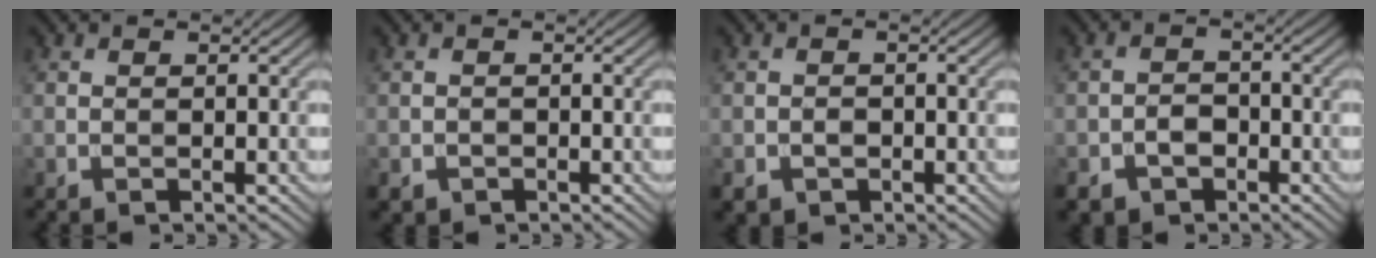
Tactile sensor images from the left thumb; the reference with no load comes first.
{"total": 1.3, "force": [-0.8, 1.0, 0.3], "torque": [-0.004, -0.005, -0.018]}
{"total": 2.1, "force": [-1.0, 1.7, 0.8], "torque": [-0.014, -0.006, -0.020]}
{"total": 4.2, "force": [-2.5, 3.0, 1.7], "torque": [-0.021, 0.000, -0.053]}